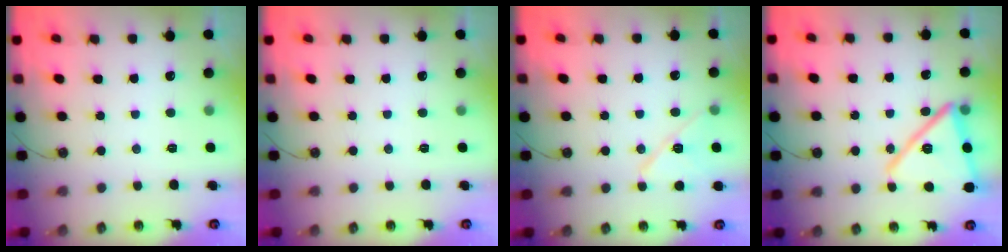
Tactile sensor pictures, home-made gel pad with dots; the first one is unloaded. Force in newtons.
{"total": 0.0}
{"total": 10.7, "press": 10.6, "slide": 0.5}
{"total": 18.2, "press": 18.1, "slide": 1.9}